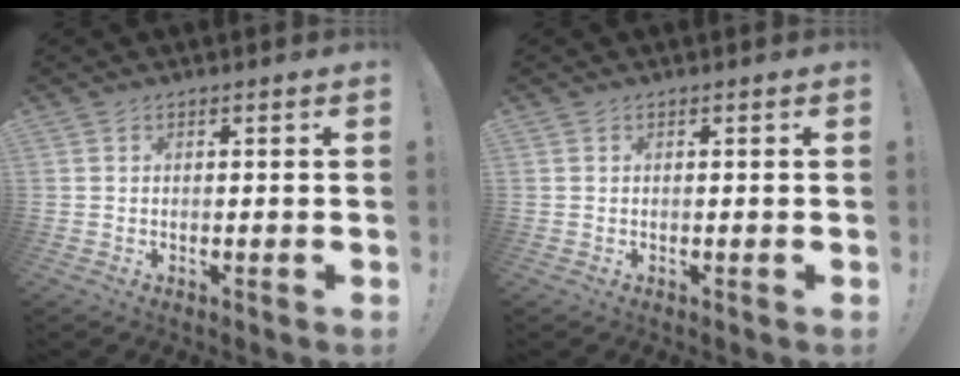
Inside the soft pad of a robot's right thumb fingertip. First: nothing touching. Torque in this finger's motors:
{"motor_torque": [0.00, 0.00, 0.00, 0.00, 0.00]}